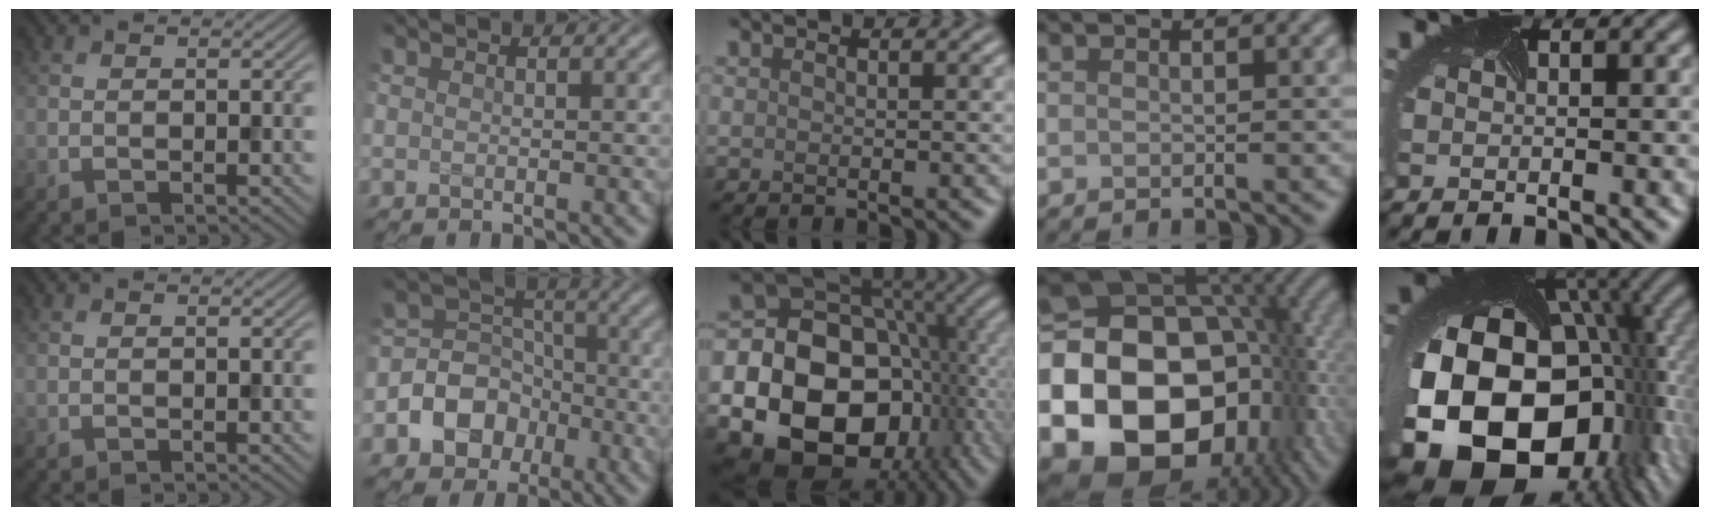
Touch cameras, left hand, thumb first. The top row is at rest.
{"index": {"total": 7.4, "force": [-2.8, 6.3, 2.6], "torque": [-0.034, 0.008, -0.080]}, "middle": {"total": 22.8, "force": [-5.6, 18.6, 11.8], "torque": [-0.214, -0.032, -0.110]}, "ring": {"total": 22.1, "force": [-5.3, 16.8, 13.4], "torque": [-0.238, -0.041, -0.095]}, "little": {"total": 21.3, "force": [-4.4, 15.2, 14.3], "torque": [-0.298, -0.078, -0.039]}}